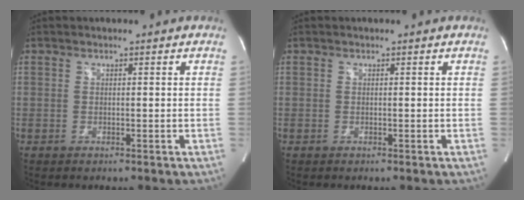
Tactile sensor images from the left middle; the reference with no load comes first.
{"total": 0.0}